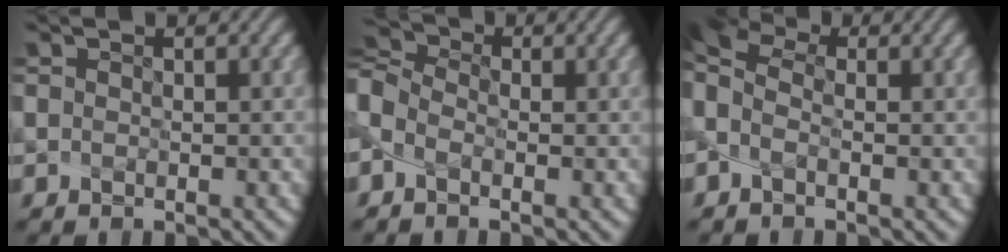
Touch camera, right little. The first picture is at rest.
{"total": 3.6, "force": [-0.5, 2.5, 2.5], "torque": [-0.063, 0.011, -0.026]}
{"total": 4.2, "force": [0.4, 2.5, 3.4], "torque": [-0.084, 0.012, -0.006]}